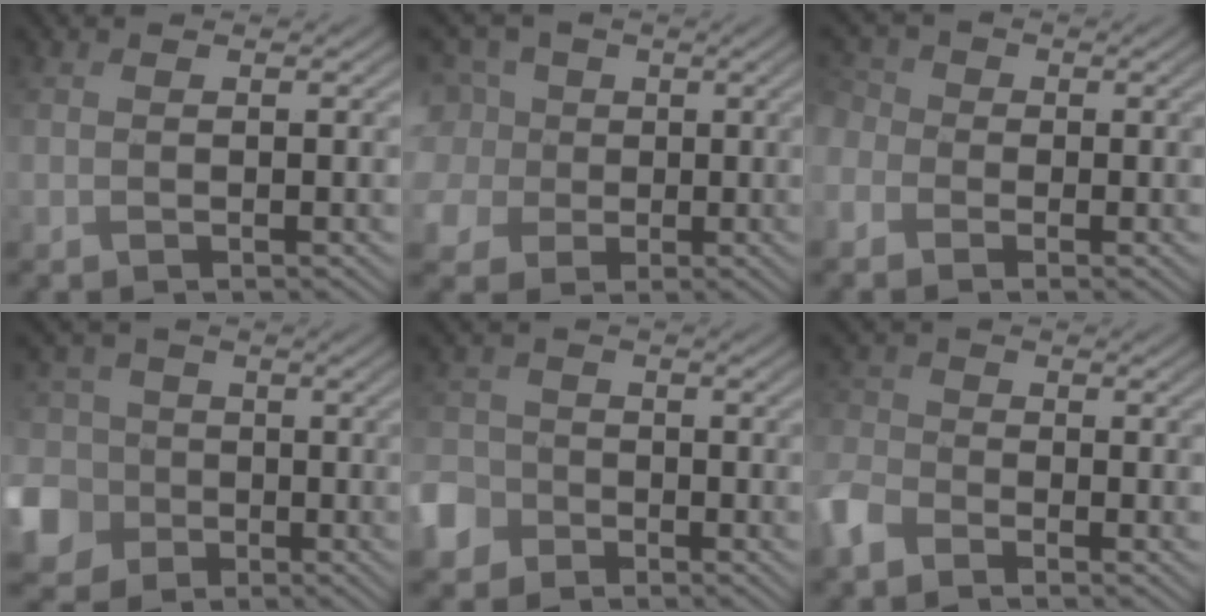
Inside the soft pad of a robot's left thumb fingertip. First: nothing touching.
{"total": 11.0, "force": [0.3, 9.8, 5.1], "torque": [-0.182, 0.019, -0.024]}
{"total": 4.2, "force": [-1.4, 3.6, 1.6], "torque": [-0.061, 0.000, -0.041]}
{"total": 11.7, "force": [-3.8, 10.0, 4.6], "torque": [-0.155, -0.018, -0.095]}
{"total": 6.4, "force": [-3.6, 4.9, 2.2], "torque": [-0.068, -0.008, -0.089]}
{"total": 5.2, "force": [-3.5, 3.1, 2.2], "torque": [-0.064, -0.001, -0.089]}